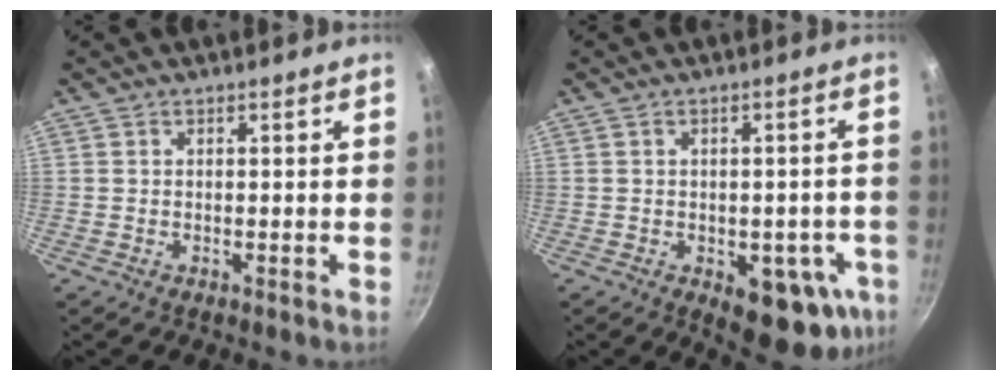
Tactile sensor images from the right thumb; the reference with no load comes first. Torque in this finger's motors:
{"motor_torque": [0.33, 0.72, -0.08, 0.01, 0.17]}